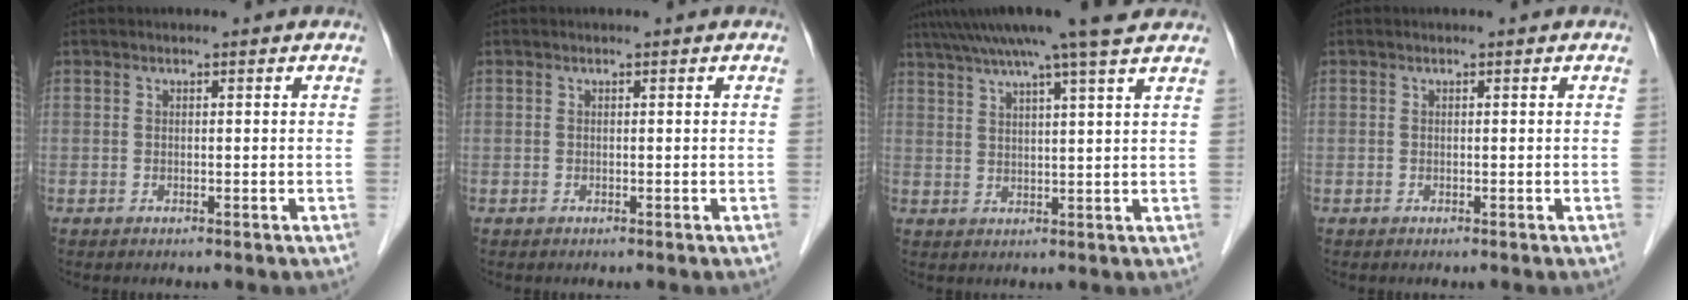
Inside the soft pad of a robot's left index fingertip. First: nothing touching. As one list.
[{"total": 0.0}, {"total": 13.8, "force": [11.1, -1.0, 8.1], "torque": [-0.138, 0.035, 0.149]}, {"total": 0.0}]